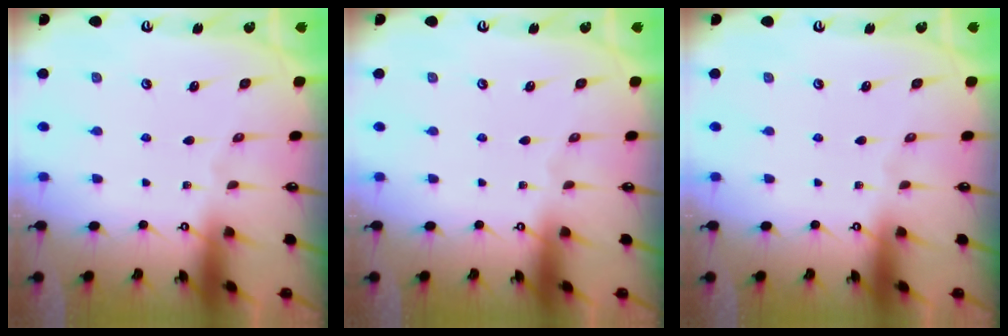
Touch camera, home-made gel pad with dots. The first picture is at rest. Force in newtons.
{"total": 0.0}
{"total": 0.0}